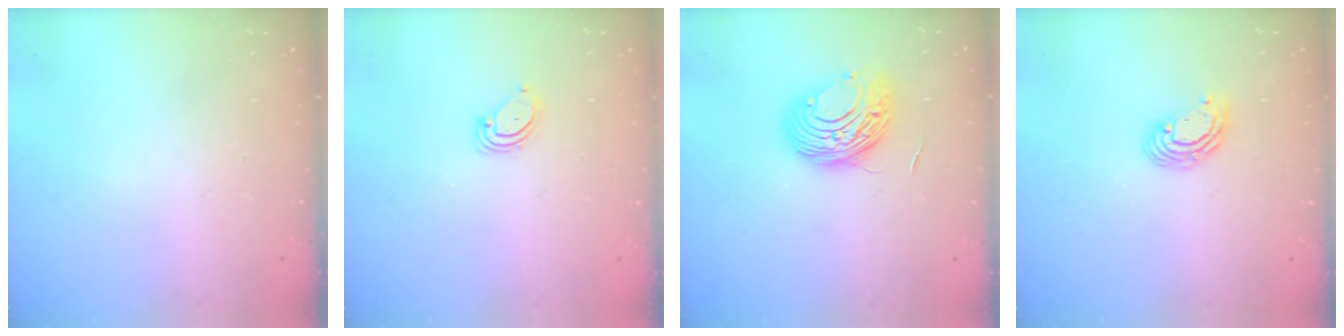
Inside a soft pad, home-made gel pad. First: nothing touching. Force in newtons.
{"total": 3.1, "press": 3.1, "slide": 0.3}
{"total": 10.5, "press": 10.5, "slide": 0.9}
{"total": 6.1, "press": 6.1, "slide": 0.3}